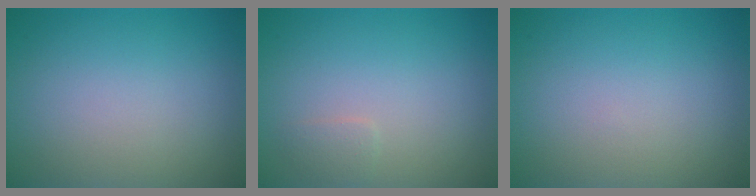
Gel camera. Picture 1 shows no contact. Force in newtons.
{"total": 0.9, "press": 0.9, "slide": 0.1}
{"total": 0.0}